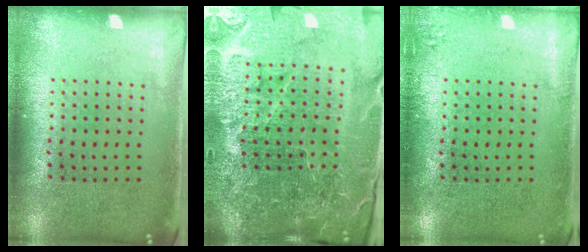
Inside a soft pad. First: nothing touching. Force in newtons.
{"total": 6.7, "press": 5.9, "slide": 3.2}
{"total": 1.0, "press": 1.0, "slide": 0.3}